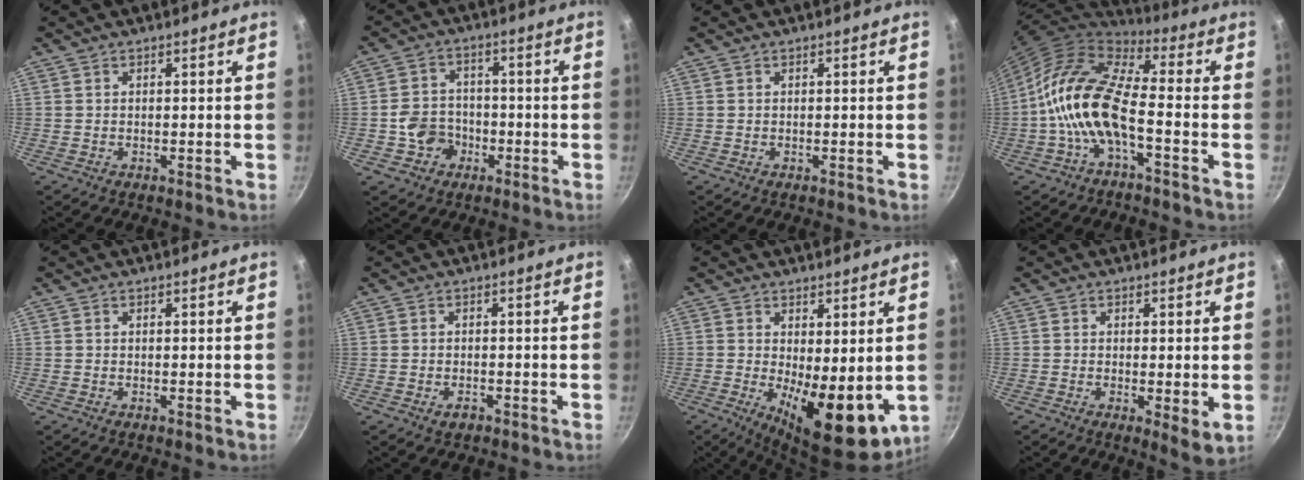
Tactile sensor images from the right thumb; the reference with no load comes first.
{"total": 6.7, "force": [-2.4, 5.8, 2.4], "torque": [-0.021, 0.034, -0.043]}
{"total": 0.0}
{"total": 14.6, "force": [-3.2, 6.2, 12.8], "torque": [-0.241, 0.037, -0.075]}
{"total": 0.0}
{"total": 1.9, "force": [-1.1, 1.2, 1.1], "torque": [-0.018, 0.007, -0.018]}
{"total": 12.3, "force": [-0.9, 4.9, 11.2], "torque": [-0.139, -0.019, -0.001]}
{"total": 4.3, "force": [-0.3, 1.3, 4.0], "torque": [-0.062, -0.018, -0.003]}